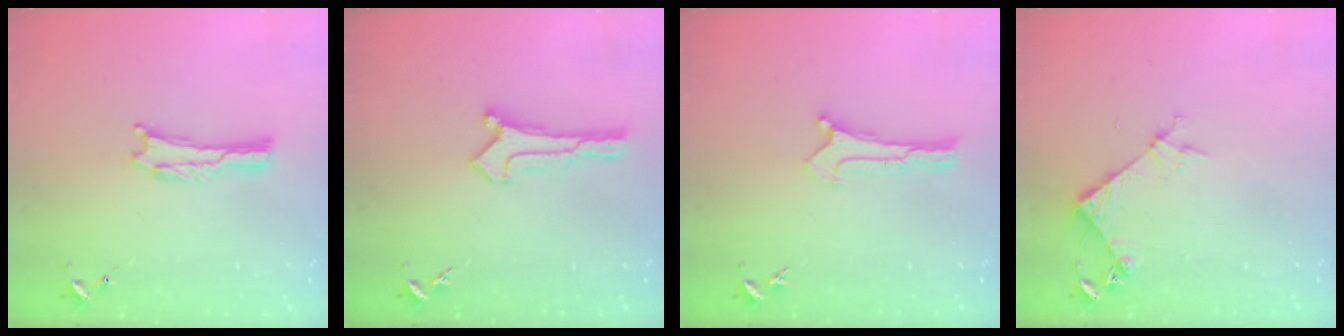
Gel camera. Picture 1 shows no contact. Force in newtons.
{"total": 0.0}
{"total": 0.0}
{"total": 4.6, "press": 4.6, "slide": 0.3}